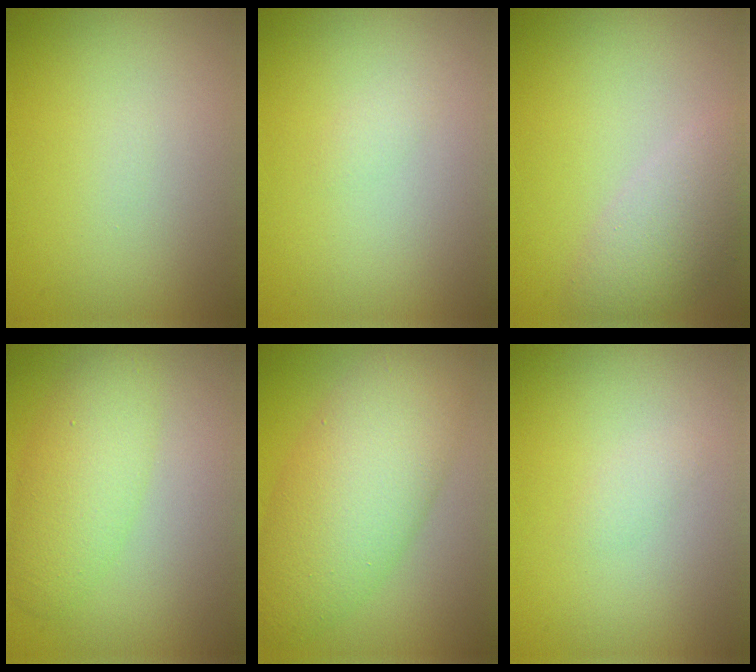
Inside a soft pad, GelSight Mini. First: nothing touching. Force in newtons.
{"total": 0.5, "press": 0.5, "slide": 0.1}
{"total": 4.1, "press": 4.0, "slide": 0.4}
{"total": 4.0, "press": 4.0, "slide": 0.1}
{"total": 8.2, "press": 8.2, "slide": 0.2}
{"total": 0.8, "press": 0.8, "slide": 0.0}